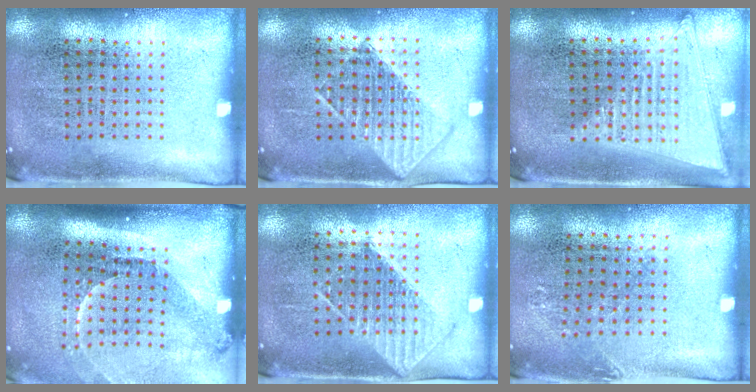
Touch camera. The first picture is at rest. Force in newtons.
{"total": 1.2, "press": 1.2, "slide": 0.2}
{"total": 1.4, "press": 1.3, "slide": 0.5}
{"total": 2.2, "press": 1.5, "slide": 1.6}
{"total": 1.0, "press": 0.9, "slide": 0.3}
{"total": 0.8, "press": 0.8, "slide": 0.1}